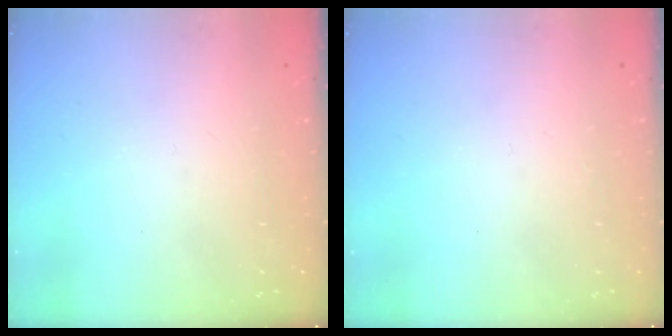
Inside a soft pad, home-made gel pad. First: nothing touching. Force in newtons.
{"total": 0.0}